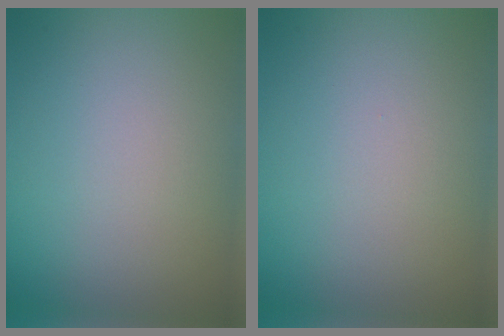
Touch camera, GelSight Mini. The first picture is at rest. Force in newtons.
{"total": 0.0}